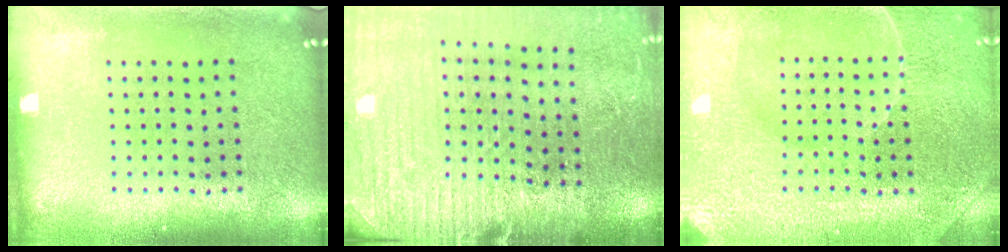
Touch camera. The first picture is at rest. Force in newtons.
{"total": 2.9, "press": 2.9, "slide": 0.6}
{"total": 3.9, "press": 3.8, "slide": 0.8}